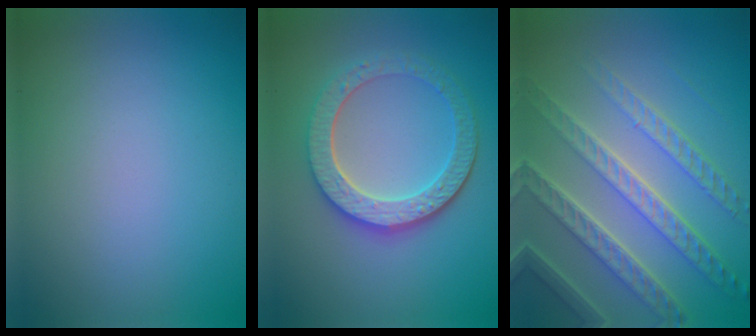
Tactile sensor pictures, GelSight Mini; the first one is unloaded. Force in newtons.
{"total": 5.2, "press": 4.4, "slide": 2.8}
{"total": 7.4, "press": 5.3, "slide": 5.2}